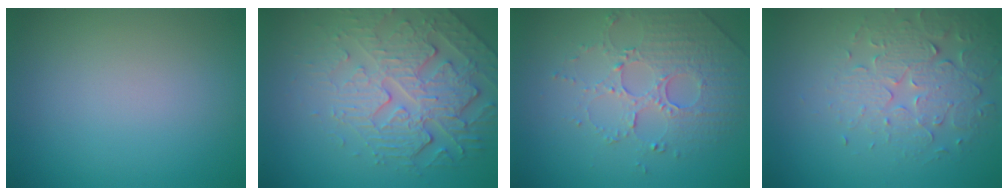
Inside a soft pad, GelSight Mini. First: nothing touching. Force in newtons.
{"total": 4.8, "press": 4.4, "slide": 1.9}
{"total": 5.0, "press": 3.6, "slide": 3.4}
{"total": 3.8, "press": 3.4, "slide": 1.6}